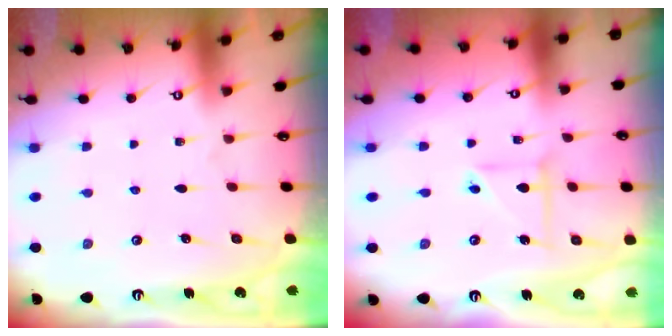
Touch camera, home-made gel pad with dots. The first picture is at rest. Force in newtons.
{"total": 5.1, "press": 5.1, "slide": 0.4}